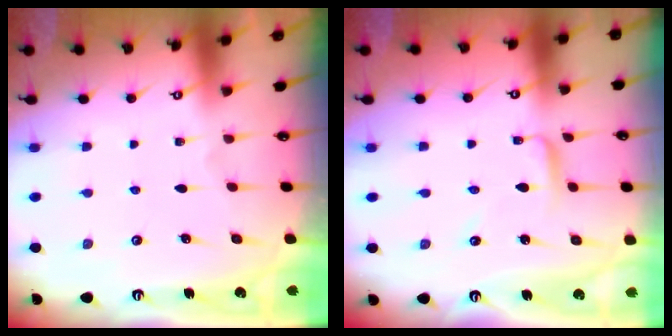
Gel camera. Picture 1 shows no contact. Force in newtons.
{"total": 2.9, "press": 2.9, "slide": 0.2}